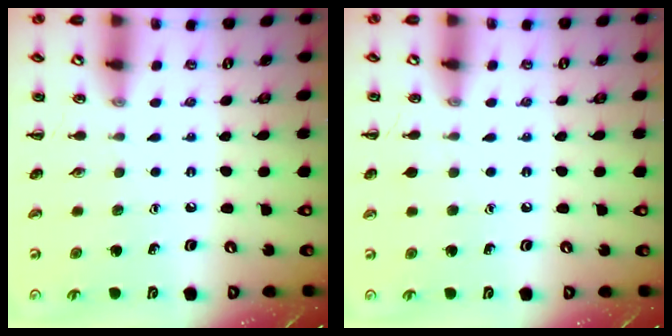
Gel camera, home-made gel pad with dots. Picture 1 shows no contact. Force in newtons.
{"total": 3.3, "press": 3.1, "slide": 1.1}